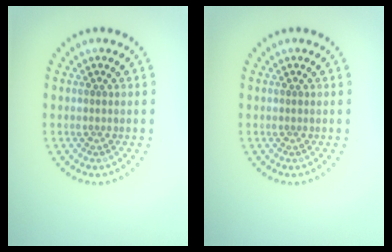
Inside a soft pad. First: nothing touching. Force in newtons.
{"total": 0.0}